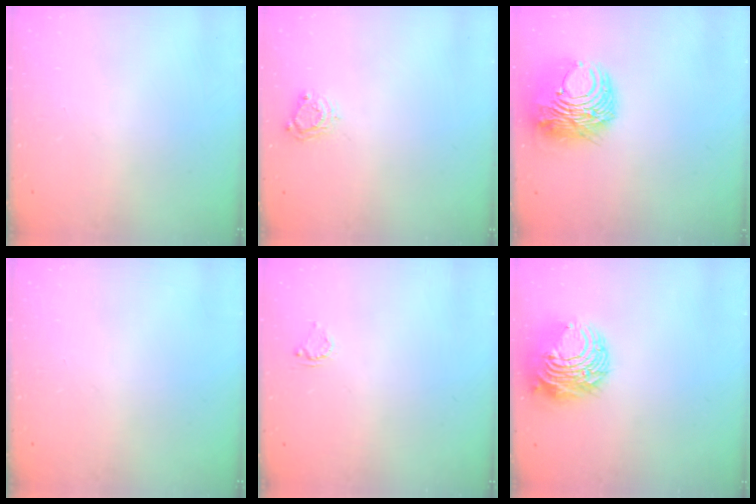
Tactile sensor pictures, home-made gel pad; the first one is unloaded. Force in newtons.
{"total": 4.9, "press": 4.9, "slide": 0.2}
{"total": 11.4, "press": 11.4, "slide": 1.3}
{"total": 0.0}
{"total": 3.5, "press": 3.5, "slide": 0.2}
{"total": 11.9, "press": 11.8, "slide": 1.2}